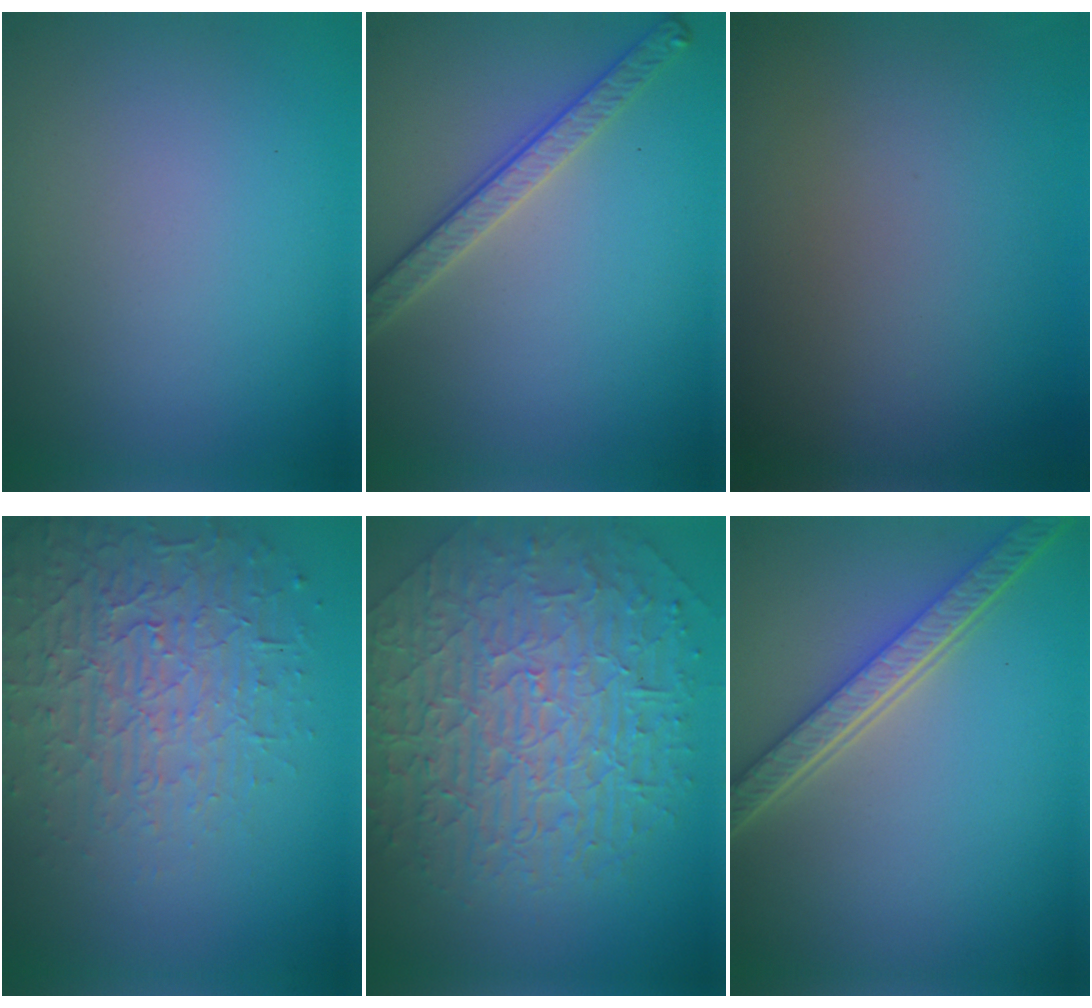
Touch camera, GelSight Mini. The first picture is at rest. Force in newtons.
{"total": 2.8, "press": 2.8, "slide": 0.7}
{"total": 0.0}
{"total": 4.6, "press": 4.0, "slide": 2.3}
{"total": 10.2, "press": 6.7, "slide": 7.8}
{"total": 5.3, "press": 3.9, "slide": 3.5}